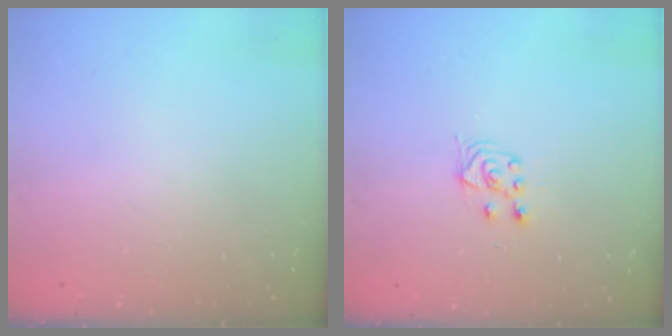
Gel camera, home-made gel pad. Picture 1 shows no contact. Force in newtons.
{"total": 4.2, "press": 4.1, "slide": 1.1}